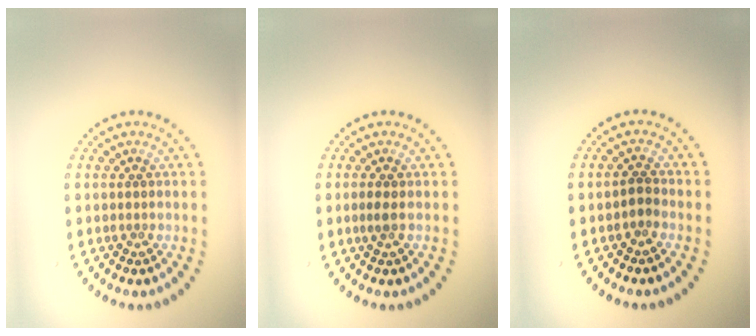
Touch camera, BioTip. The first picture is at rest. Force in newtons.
{"total": 0.9, "press": 0.7, "slide": 0.5}
{"total": 1.1, "press": 0.9, "slide": 0.7}